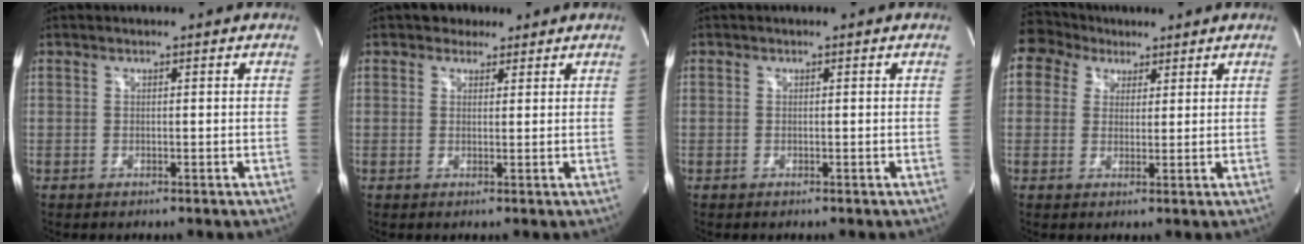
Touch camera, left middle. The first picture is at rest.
{"total": 2.6, "force": [1.9, 1.7, 0.4], "torque": [-0.006, 0.011, 0.027]}
{"total": 0.0}
{"total": 6.1, "force": [4.0, 4.6, 0.6], "torque": [-0.020, 0.035, 0.077]}